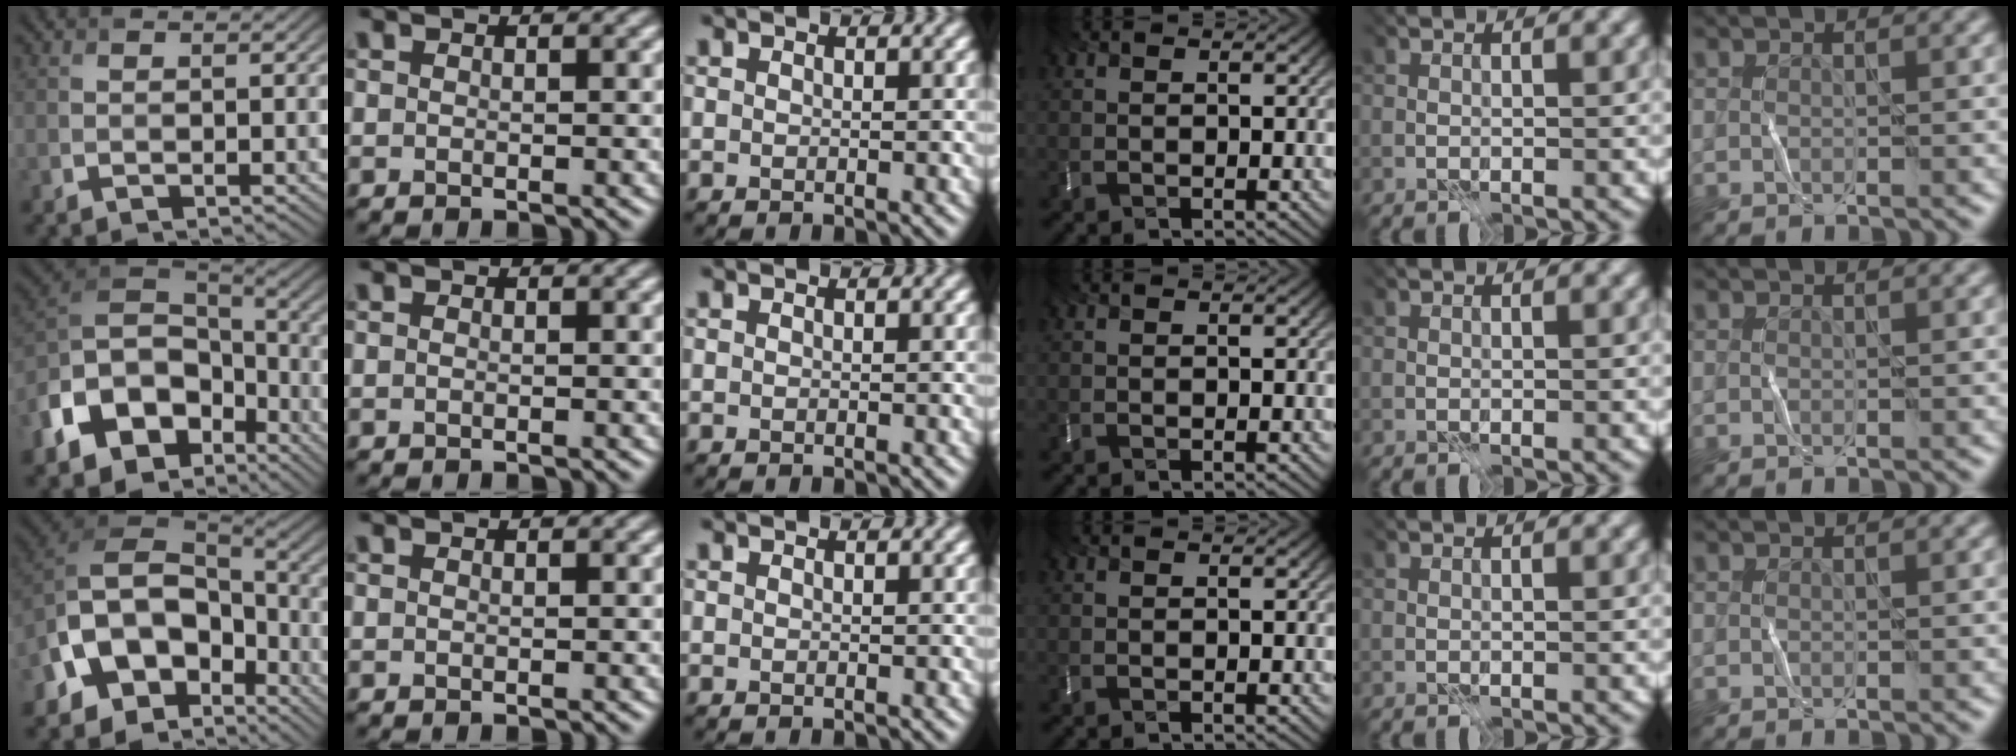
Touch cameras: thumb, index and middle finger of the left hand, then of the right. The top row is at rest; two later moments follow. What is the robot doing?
{"motion": "fold", "object": "bubble wrap"}